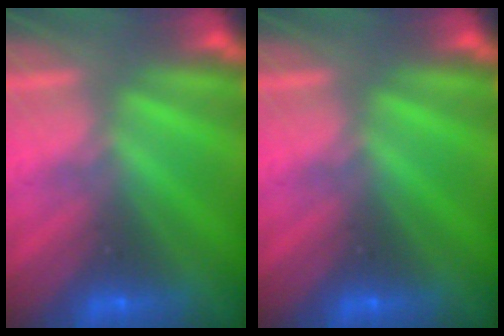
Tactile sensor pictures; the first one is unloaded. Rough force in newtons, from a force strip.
{"total": 0.0}